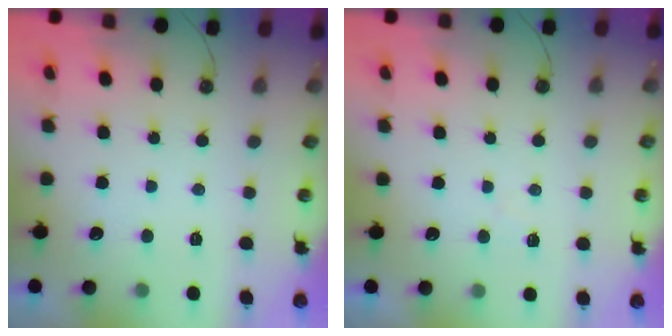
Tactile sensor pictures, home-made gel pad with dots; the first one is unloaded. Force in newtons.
{"total": 4.2, "press": 4.2, "slide": 0.6}